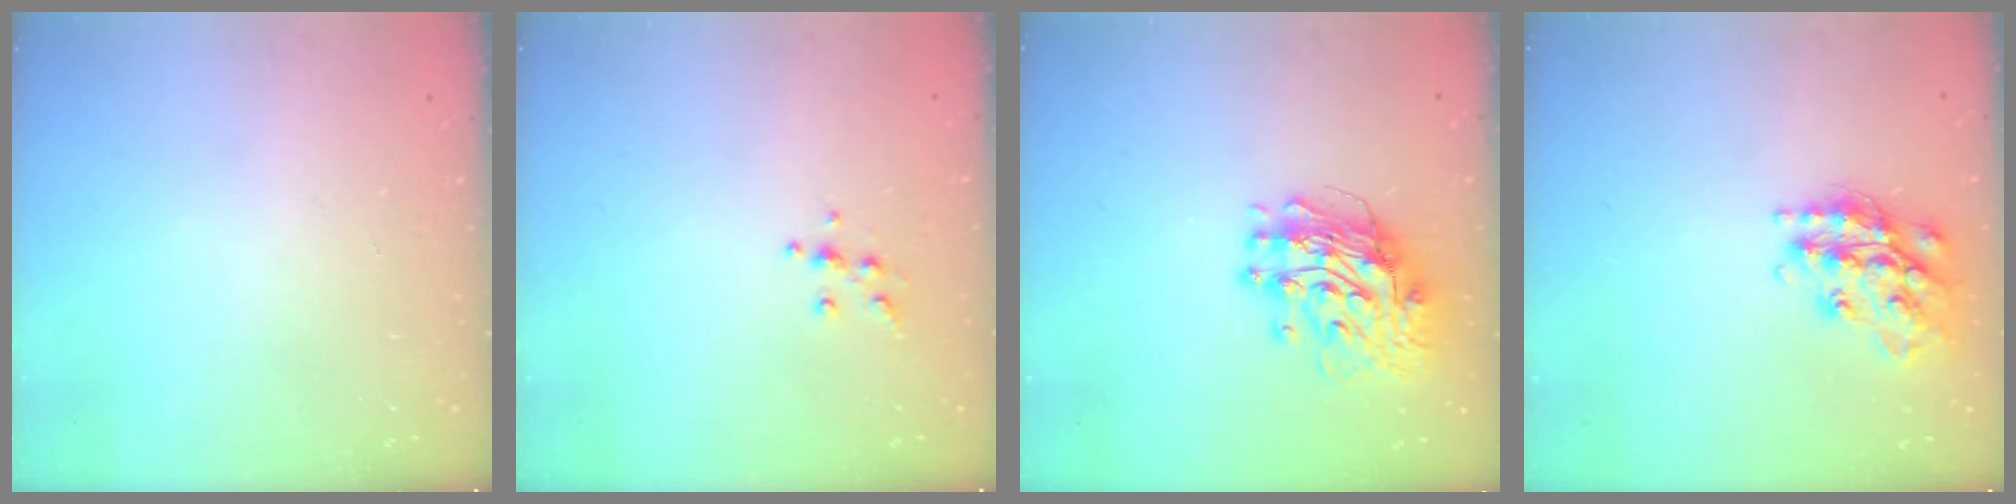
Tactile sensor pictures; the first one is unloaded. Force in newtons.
{"total": 6.4, "press": 6.4, "slide": 0.5}
{"total": 11.7, "press": 11.7, "slide": 1.1}
{"total": 17.8, "press": 17.8, "slide": 1.3}